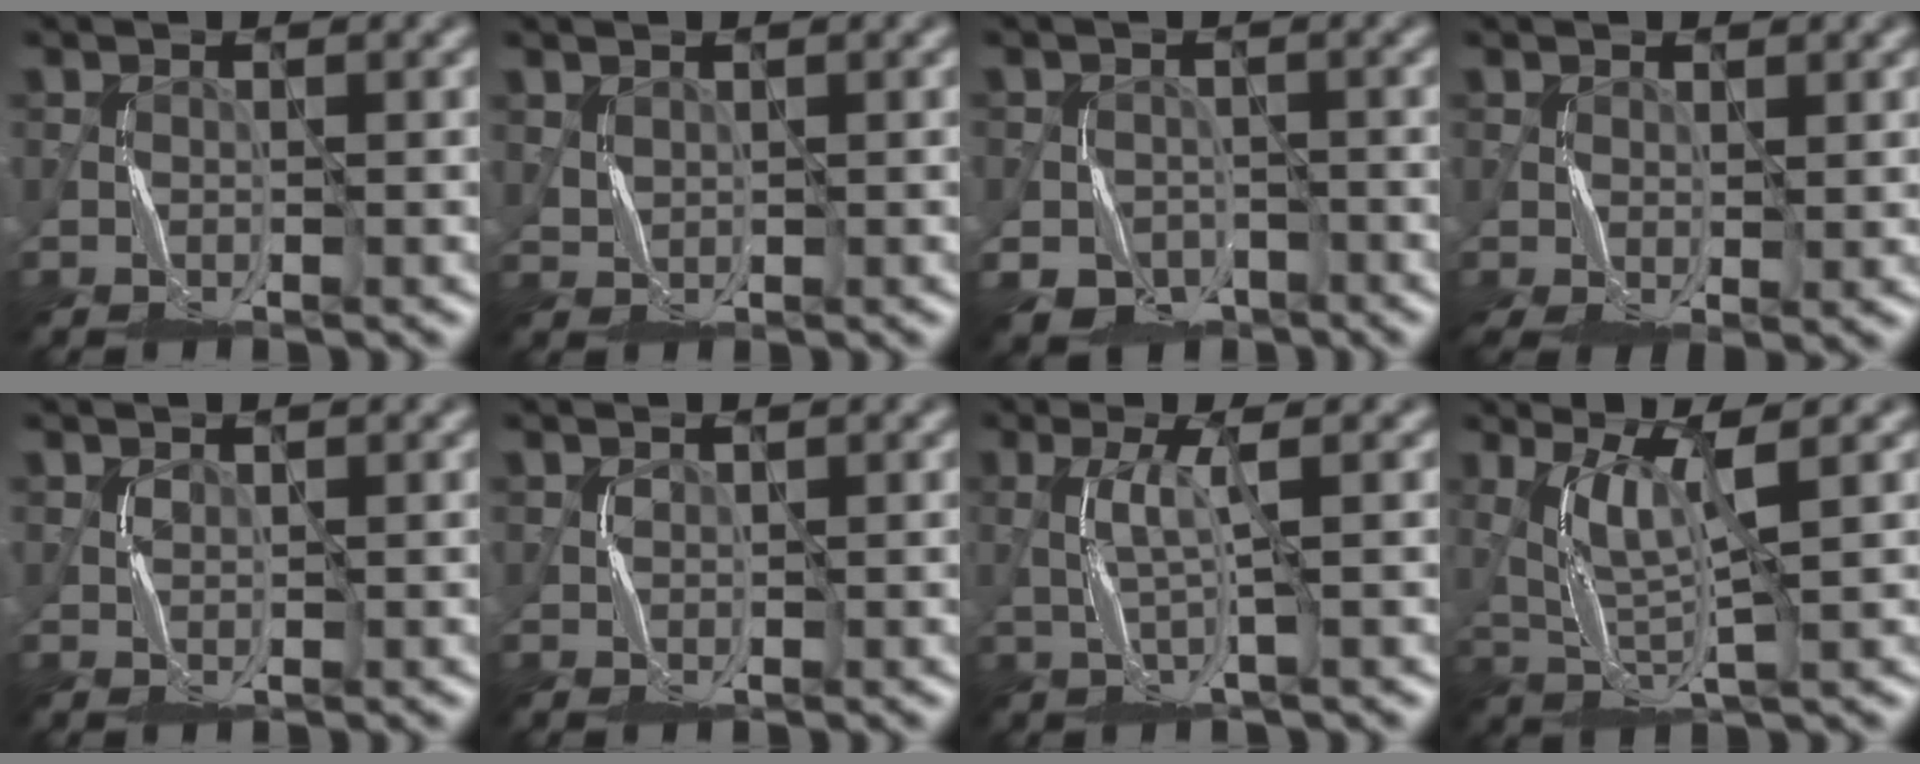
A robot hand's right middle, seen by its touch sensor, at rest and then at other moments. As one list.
[{"total": 1.2, "force": [0.9, 0.7, 0.3], "torque": [-0.012, -0.002, 0.026]}, {"total": 3.9, "force": [-1.8, 3.2, 1.2], "torque": [-0.019, -0.008, -0.033]}, {"total": 2.6, "force": [0.4, 1.2, 2.3], "torque": [-0.057, -0.001, 0.010]}, {"total": 0.8, "force": [0.6, 0.5, 0.3], "torque": [-0.008, -0.002, 0.016]}, {"total": 0.6, "force": [0.5, 0.3, -0.1], "torque": [0.000, -0.002, 0.016]}, {"total": 2.0, "force": [0.0, -0.1, 2.0], "torque": [-0.047, -0.001, 0.004]}, {"total": 4.3, "force": [1.5, 0.6, 4.0], "torque": [-0.085, -0.006, 0.038]}]